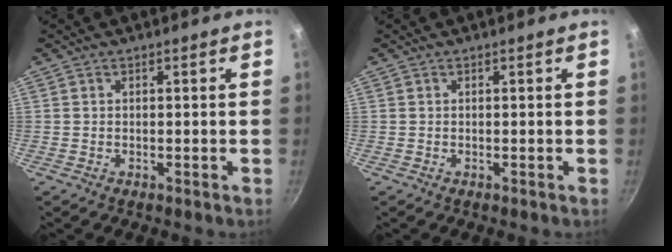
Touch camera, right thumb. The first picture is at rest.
{"total": 0.0}